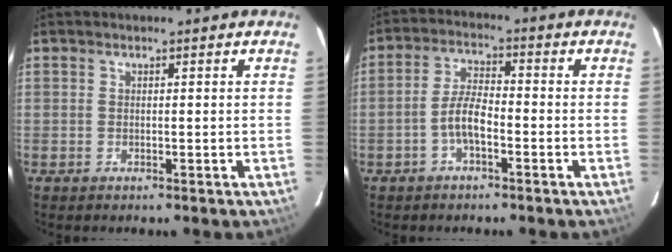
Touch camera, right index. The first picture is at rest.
{"total": 5.1, "force": [-2.4, 1.6, 4.2], "torque": [-0.091, 0.011, -0.045]}